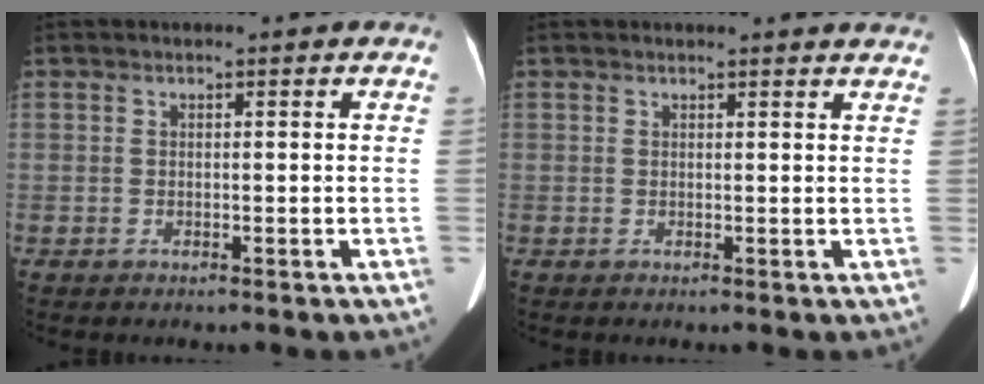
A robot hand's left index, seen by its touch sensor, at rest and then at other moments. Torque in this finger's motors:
{"motor_torque": [0.07, -0.12, 0.03, 0.04]}